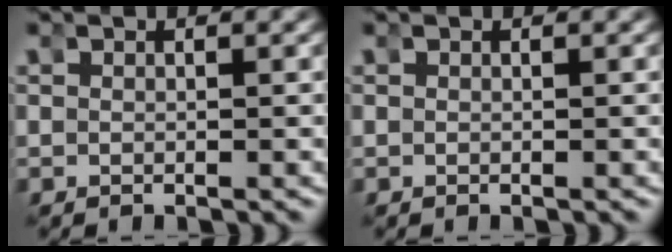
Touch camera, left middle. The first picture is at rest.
{"total": 0.0}